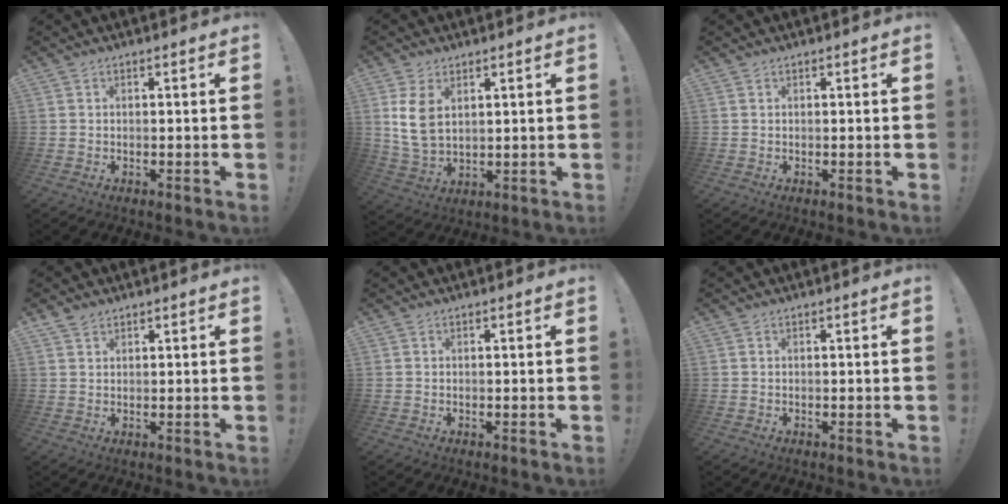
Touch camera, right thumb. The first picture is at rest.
{"total": 8.2, "force": [3.2, 5.0, 5.6], "torque": [-0.104, -0.017, 0.060]}
{"total": 0.0}
{"total": 2.0, "force": [1.6, 1.0, 0.6], "torque": [-0.013, -0.004, 0.030]}
{"total": 0.0}
{"total": 0.0}